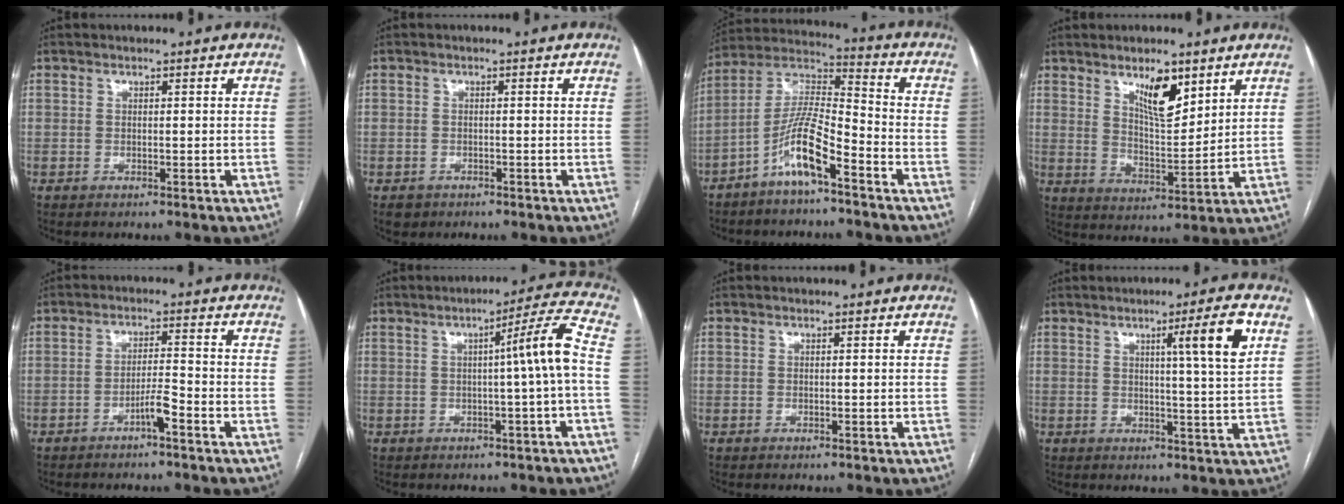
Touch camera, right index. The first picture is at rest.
{"total": 2.2, "force": [-1.2, 1.8, 0.2], "torque": [-0.005, 0.004, -0.016]}
{"total": 10.6, "force": [-6.0, 1.8, 8.5], "torque": [-0.179, 0.008, -0.119]}
{"total": 8.1, "force": [4.9, 2.4, 6.0], "torque": [-0.107, -0.007, 0.091]}
{"total": 3.3, "force": [-2.1, 0.0, 2.5], "torque": [-0.042, 0.002, -0.039]}
{"total": 7.0, "force": [-0.4, -1.4, 6.9], "torque": [-0.096, 0.013, -0.005]}
{"total": 0.0}
{"total": 7.4, "force": [2.8, -1.1, 6.7], "torque": [-0.098, -0.006, 0.042]}